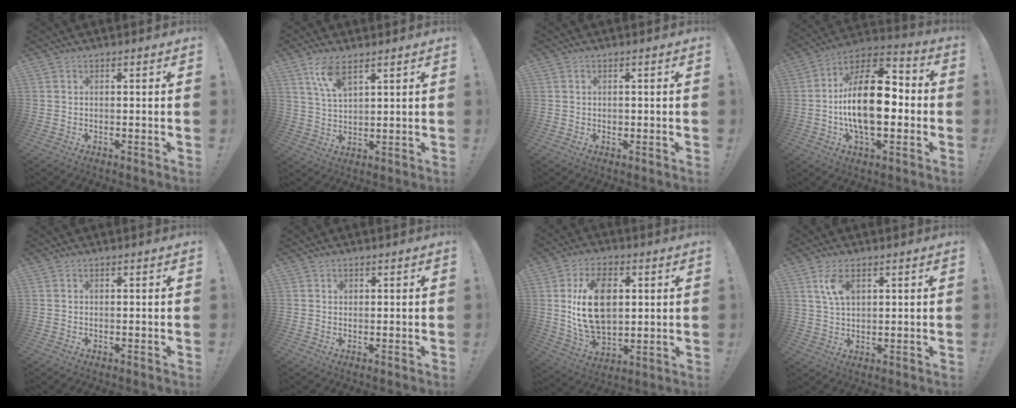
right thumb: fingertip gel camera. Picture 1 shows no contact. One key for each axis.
{"total": 8.1, "fx": 5.4, "fy": 2.9, "fz": 5.3, "tx": -0.106, "ty": -0.018, "tz": 0.100}
{"total": 0.7, "fx": -0.2, "fy": 0.6, "fz": 0.2, "tx": -0.009, "ty": 0.003, "tz": -0.003}
{"total": 21.0, "fx": -2.3, "fy": 10.7, "fz": 17.9, "tx": -0.326, "ty": 0.013, "tz": -0.046}
{"total": 0.0}
{"total": 0.7, "fx": 0.4, "fy": 0.6, "fz": 0.0, "tx": 0.006, "ty": -0.003, "tz": 0.007}
{"total": 17.9, "fx": 3.0, "fy": 12.0, "fz": 13.0, "tx": -0.222, "ty": 0.000, "tz": 0.053}
{"total": 6.8, "fx": 3.1, "fy": 3.6, "fz": 5.0, "tx": -0.084, "ty": -0.008, "tz": 0.056}